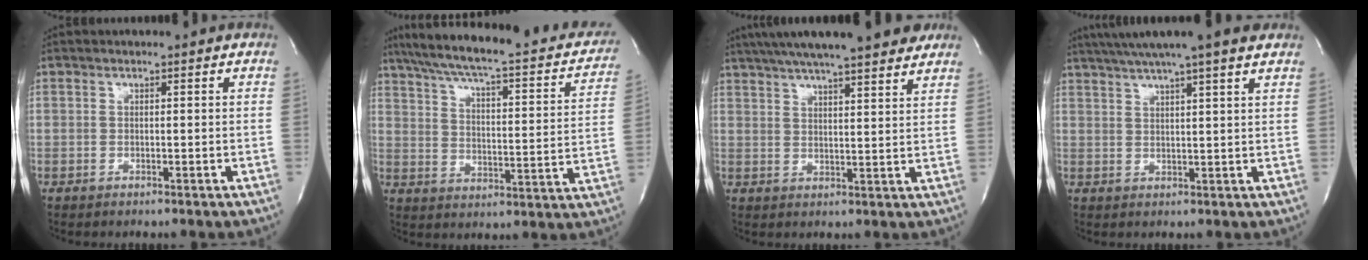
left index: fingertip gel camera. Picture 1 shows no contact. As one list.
[{"total": 27.9, "force": [22.7, 6.0, 15.0], "torque": [-0.235, -0.002, 0.288]}, {"total": 19.8, "force": [16.6, 2.3, 10.5], "torque": [-0.177, 0.037, 0.232]}, {"total": 12.7, "force": [10.4, -0.2, 7.3], "torque": [-0.129, 0.033, 0.139]}]